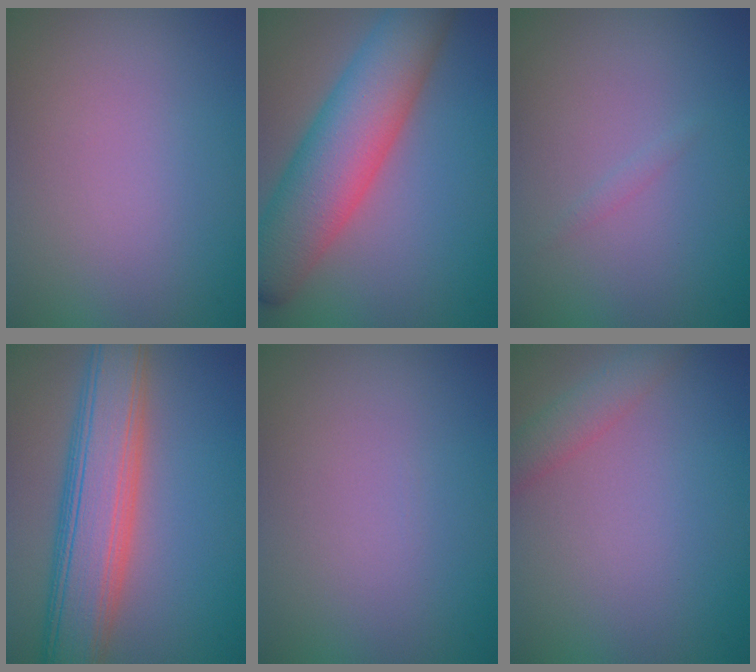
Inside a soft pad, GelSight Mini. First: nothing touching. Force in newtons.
{"total": 9.4, "press": 9.4, "slide": 0.3}
{"total": 0.5, "press": 0.5, "slide": 0.0}
{"total": 8.4, "press": 8.4, "slide": 0.1}
{"total": 0.0}
{"total": 2.3, "press": 2.3, "slide": 0.1}